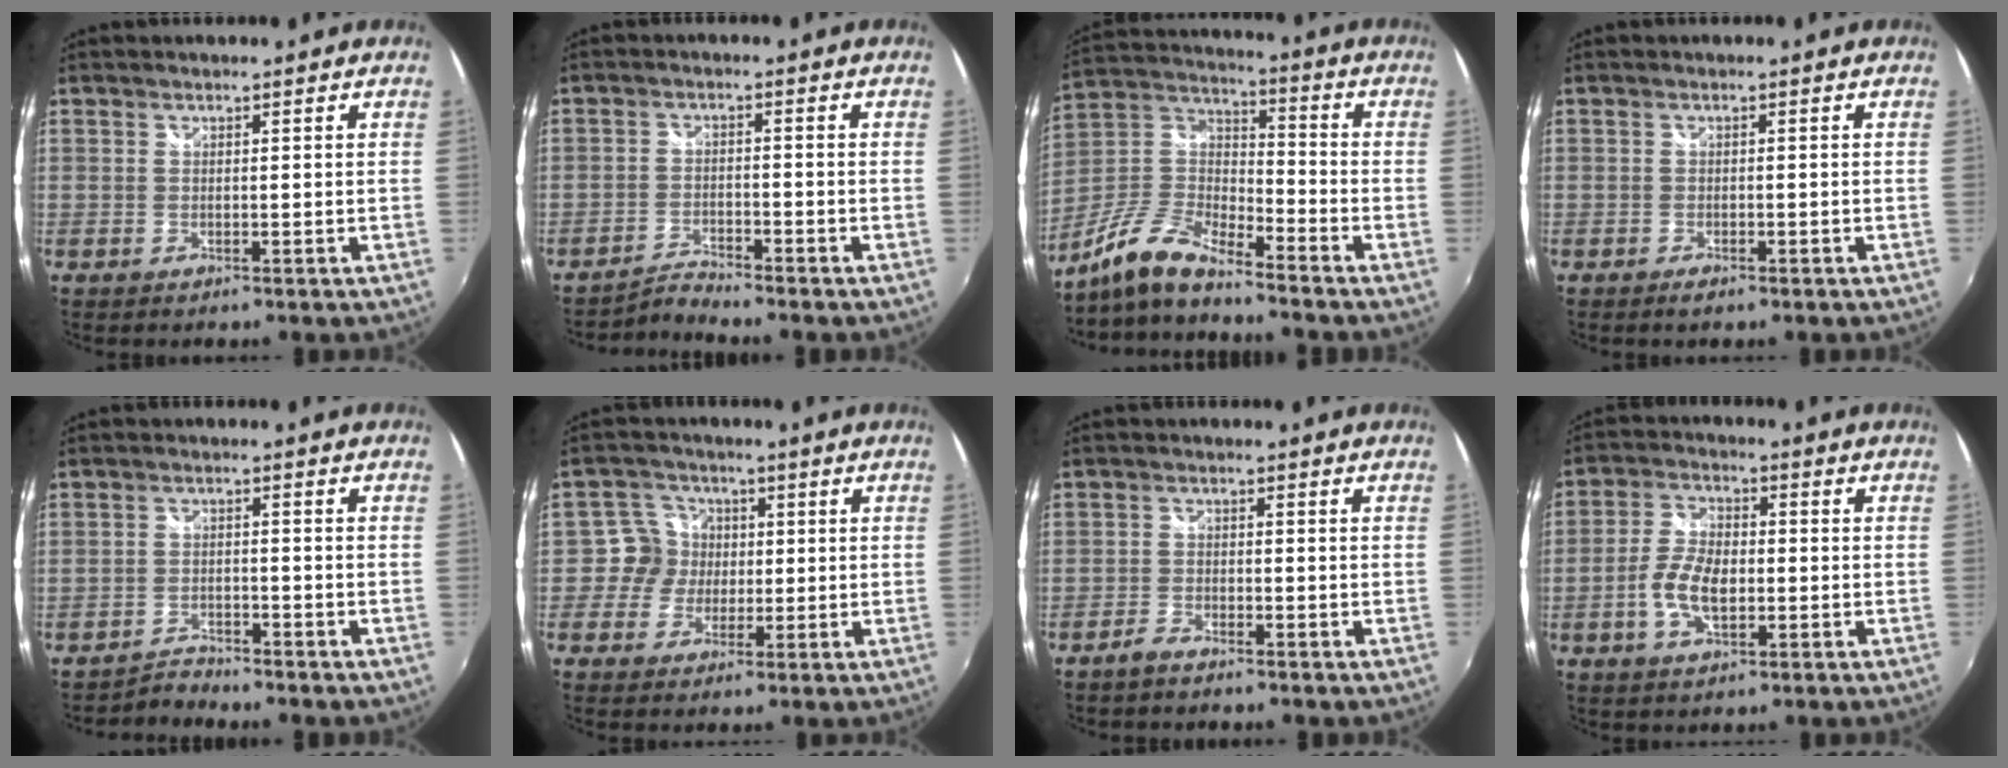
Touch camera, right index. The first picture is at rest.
{"total": 3.5, "force": [-3.4, -0.6, -0.1], "torque": [-0.011, 0.001, -0.070]}
{"total": 11.5, "force": [-9.2, 2.4, 6.3], "torque": [-0.146, 0.004, -0.187]}
{"total": 1.8, "force": [-1.4, 0.6, 0.9], "torque": [-0.022, -0.006, -0.026]}
{"total": 3.3, "force": [-3.3, 0.4, -0.3], "torque": [-0.002, 0.002, -0.062]}
{"total": 5.2, "force": [-0.3, 5.2, 0.3], "torque": [0.005, 0.009, -0.017]}
{"total": 2.6, "force": [-2.4, 0.6, 0.8], "torque": [-0.030, -0.002, -0.049]}
{"total": 7.6, "force": [-1.9, 4.0, 6.2], "torque": [-0.130, 0.010, -0.033]}